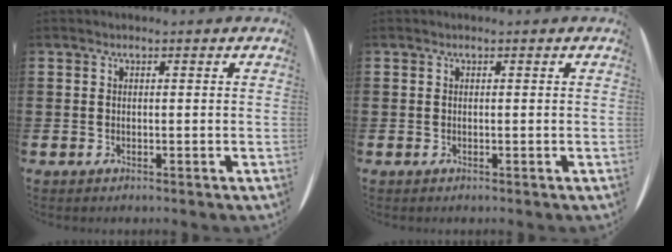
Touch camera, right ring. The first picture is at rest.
{"total": 0.0}